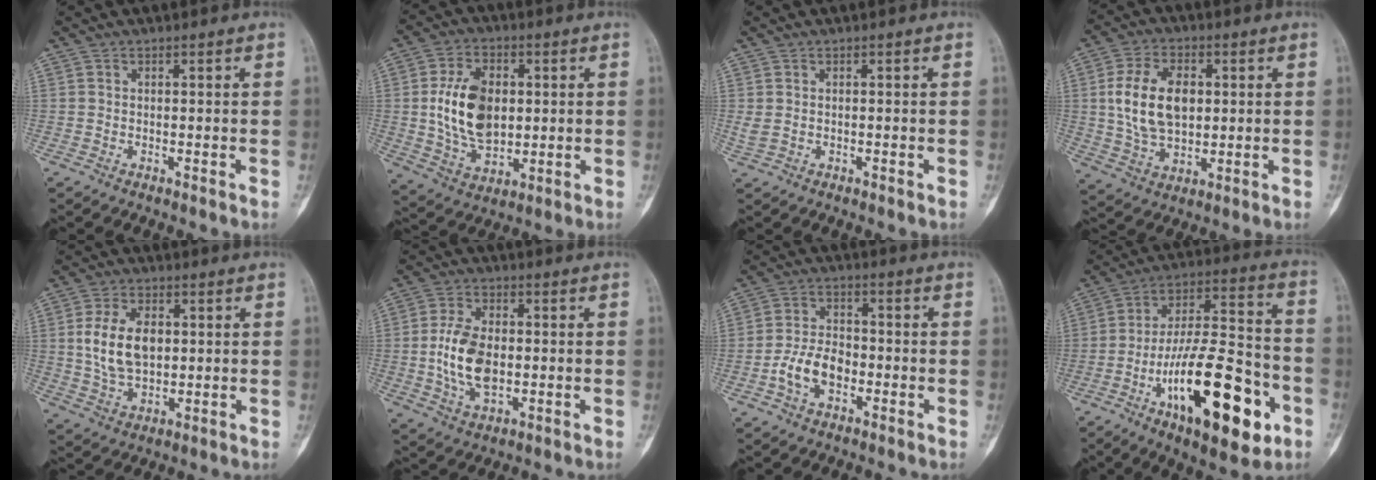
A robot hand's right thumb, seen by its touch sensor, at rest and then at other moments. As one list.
[{"total": 14.1, "force": [1.2, 9.1, 10.7], "torque": [-0.171, -0.006, 0.029]}, {"total": 1.6, "force": [-0.1, 1.1, 1.2], "torque": [-0.039, 0.006, 0.002]}, {"total": 13.1, "force": [1.8, 8.3, 10.1], "torque": [-0.171, -0.001, 0.036]}, {"total": 10.4, "force": [1.4, 6.5, 8.1], "torque": [-0.143, -0.002, 0.033]}, {"total": 10.6, "force": [-0.9, 6.4, 8.5], "torque": [-0.157, 0.005, -0.015]}, {"total": 7.7, "force": [-2.7, 4.8, 5.4], "torque": [-0.094, 0.026, -0.056]}, {"total": 25.9, "force": [-10.2, 9.6, 21.8], "torque": [-0.347, 0.052, -0.156]}]